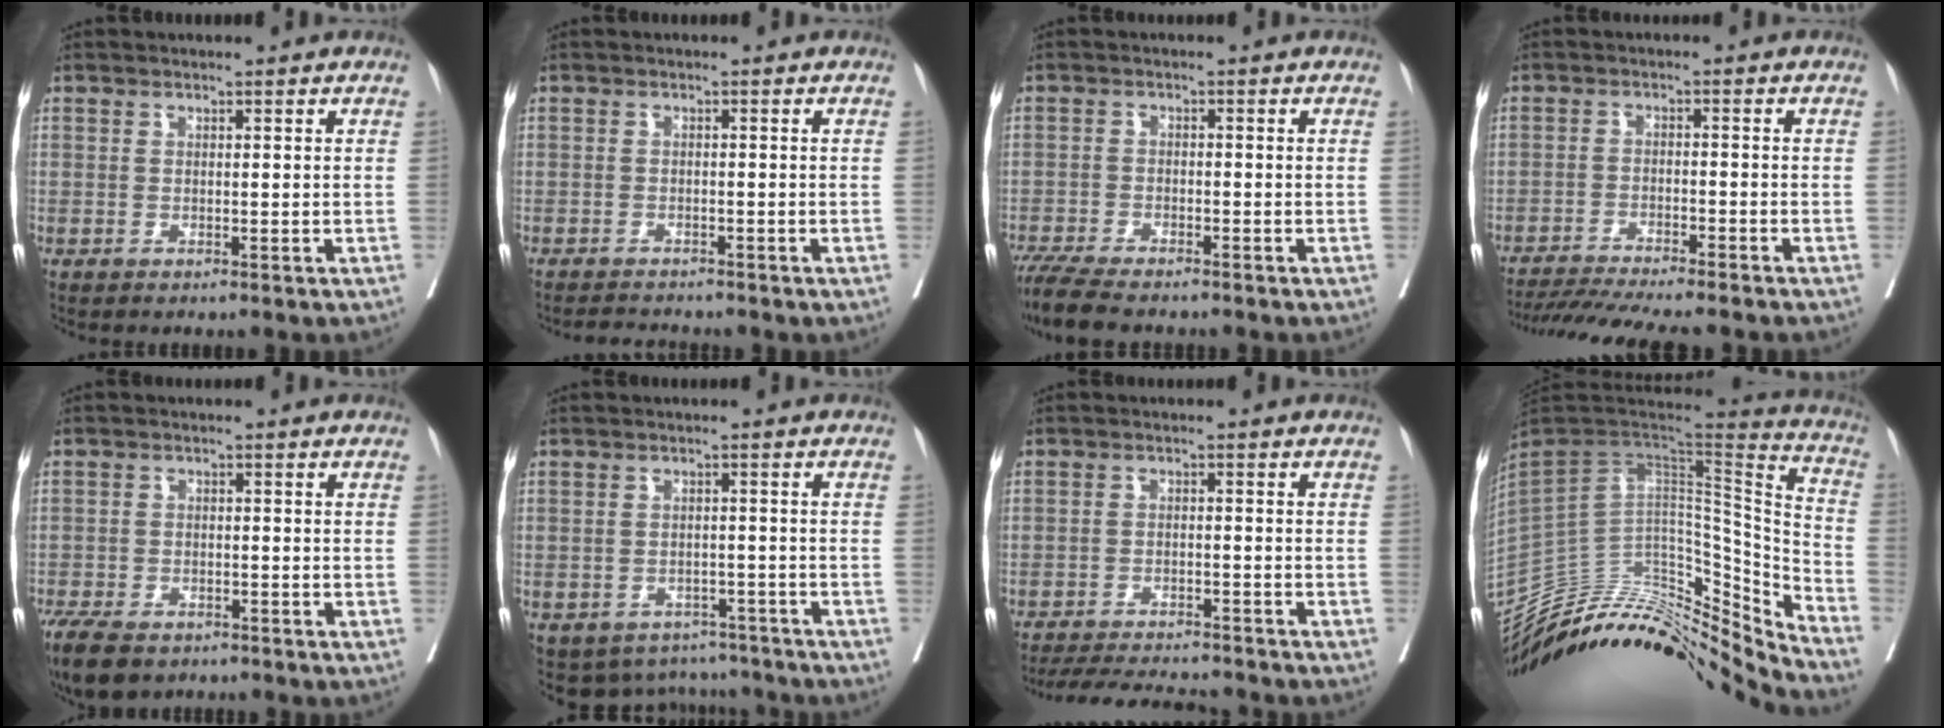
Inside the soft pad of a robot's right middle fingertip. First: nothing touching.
{"total": 3.4, "force": [-3.2, 0.6, 0.7], "torque": [-0.012, -0.009, -0.047]}
{"total": 8.6, "force": [-7.3, 1.4, 4.3], "torque": [-0.072, -0.021, -0.122]}
{"total": 13.2, "force": [-11.9, 0.1, 5.8], "torque": [-0.081, -0.016, -0.178]}
{"total": 7.5, "force": [-6.1, 2.5, 3.6], "torque": [-0.064, -0.013, -0.103]}
{"total": 8.5, "force": [-7.3, 4.4, 0.4], "torque": [0.003, 0.023, -0.088]}
{"total": 11.5, "force": [-10.8, 1.6, 3.5], "torque": [-0.057, -0.003, -0.154]}
{"total": 32.7, "force": [-29.1, 8.2, 12.6], "torque": [-0.194, -0.003, -0.428]}